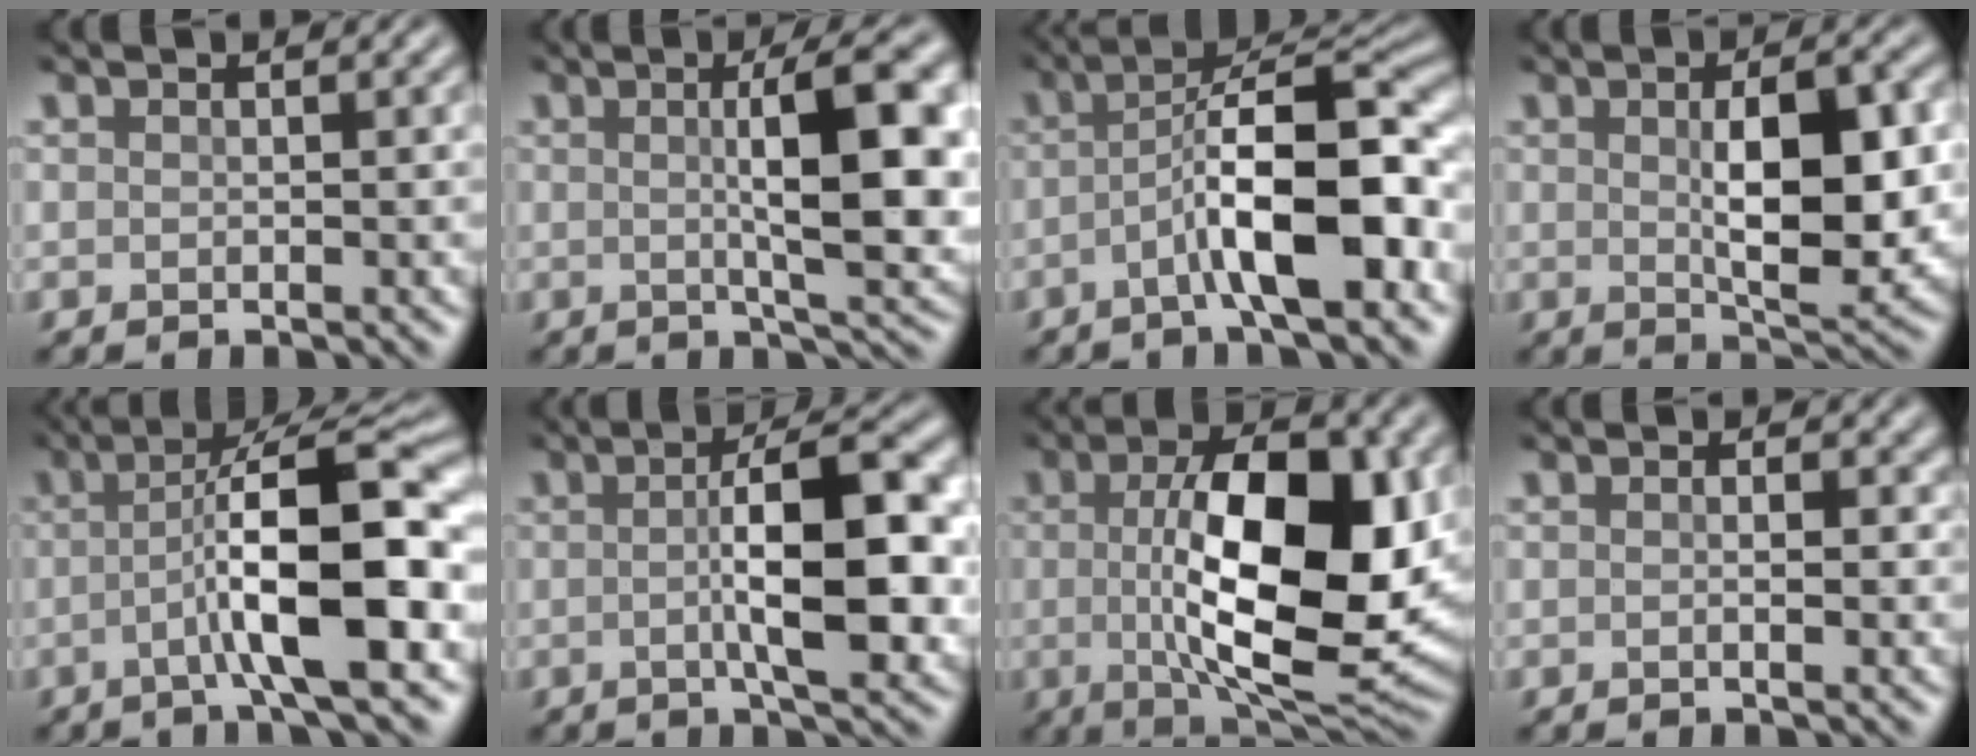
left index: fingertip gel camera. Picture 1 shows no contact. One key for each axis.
{"total": 9.4, "fx": 0.9, "fy": 2.3, "fz": 9.1, "tx": -0.110, "ty": 0.006, "tz": 0.011}
{"total": 8.8, "fx": -2.5, "fy": 2.3, "fz": 8.1, "tx": -0.116, "ty": 0.020, "tz": -0.045}
{"total": 7.7, "fx": 0.3, "fy": 2.9, "fz": 7.1, "tx": -0.111, "ty": -0.004, "tz": 0.010}
{"total": 9.5, "fx": -1.6, "fy": 1.8, "fz": 9.2, "tx": -0.126, "ty": 0.019, "tz": -0.036}
{"total": 8.9, "fx": -0.2, "fy": 2.3, "fz": 8.6, "tx": -0.121, "ty": 0.003, "tz": -0.005}
{"total": 13.7, "fx": 0.2, "fy": 5.5, "fz": 12.6, "tx": -0.188, "ty": -0.003, "tz": 0.002}
{"total": 1.3, "fx": 0.1, "fy": 0.6, "fz": 1.1, "tx": -0.015, "ty": -0.002, "tz": 0.000}